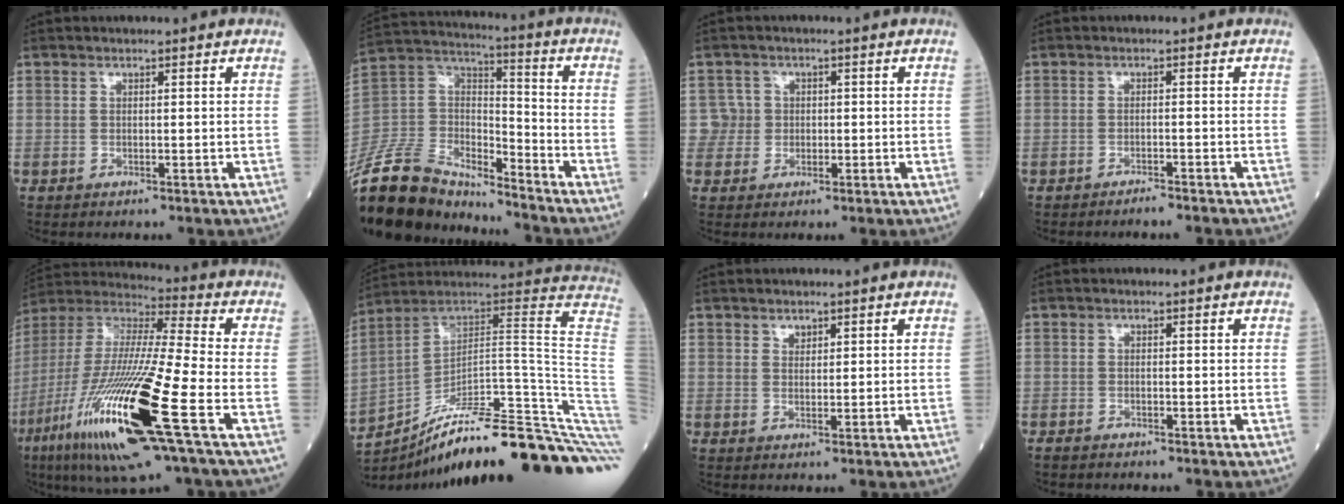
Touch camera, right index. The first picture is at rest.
{"total": 19.5, "force": [-17.5, 5.7, 6.4], "torque": [-0.146, 0.028, -0.325]}
{"total": 2.9, "force": [0.0, 2.8, -0.5], "torque": [0.023, 0.008, -0.003]}
{"total": 2.7, "force": [-2.5, 0.0, 1.0], "torque": [-0.016, -0.001, -0.032]}
{"total": 25.0, "force": [-9.7, 1.7, 23.0], "torque": [-0.483, -0.057, -0.186]}
{"total": 29.7, "force": [-20.8, 0.8, 21.2], "torque": [-0.145, 0.023, -0.294]}
{"total": 1.1, "force": [0.8, 0.6, 0.3], "torque": [-0.003, -0.004, 0.012]}
{"total": 1.3, "force": [-1.2, 0.3, 0.4], "torque": [-0.010, -0.001, -0.018]}